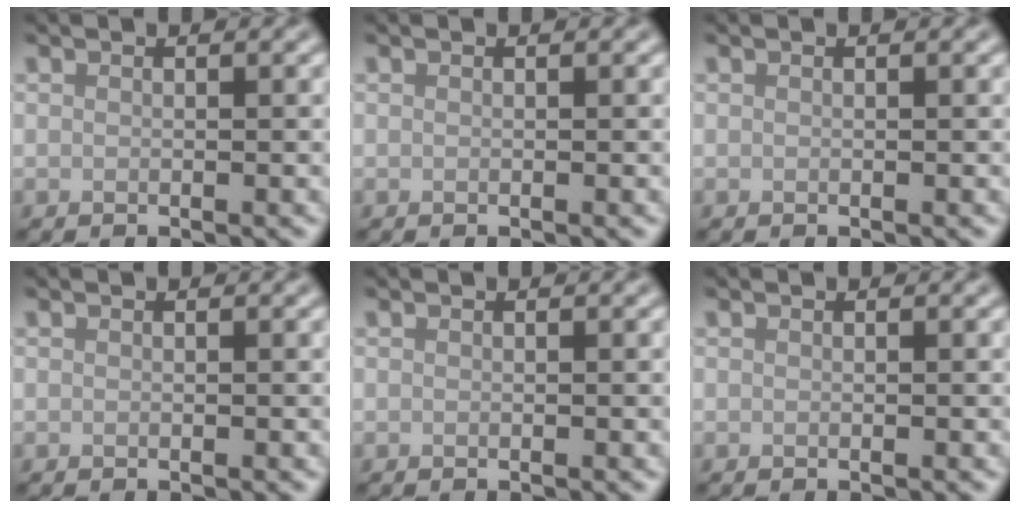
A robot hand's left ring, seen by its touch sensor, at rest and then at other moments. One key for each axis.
{"total": 0.0}
{"total": 0.0}
{"total": 0.0}
{"total": 0.0}
{"total": 0.0}